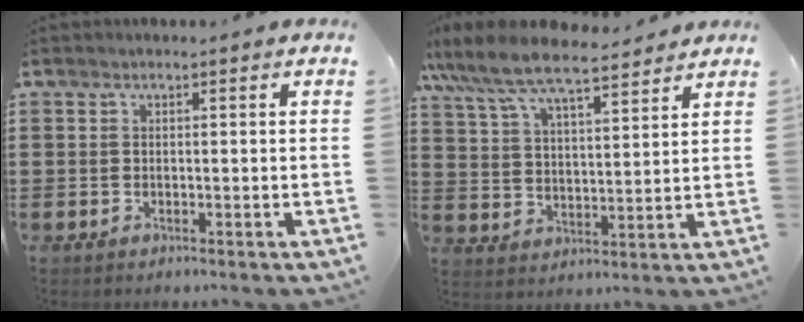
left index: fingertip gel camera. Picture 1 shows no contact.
{"total": 8.0, "force": [7.2, 1.2, 3.2], "torque": [-0.090, -0.033, 0.126]}